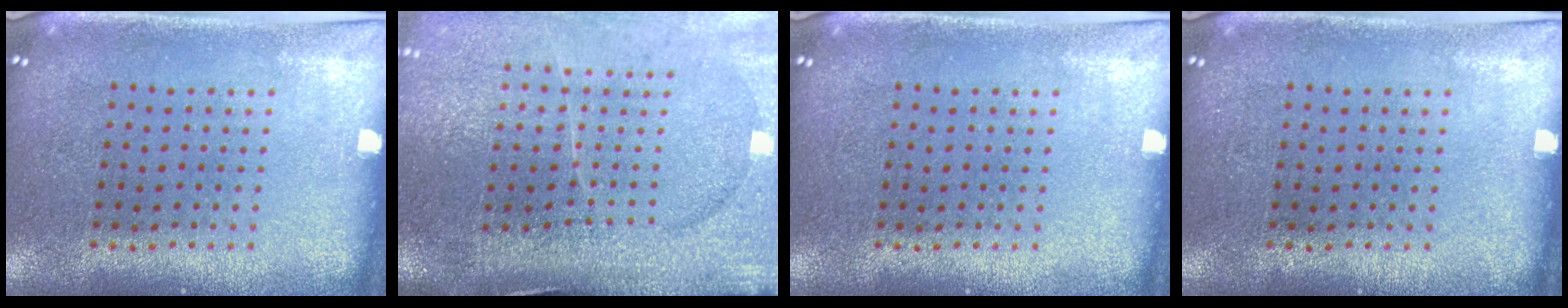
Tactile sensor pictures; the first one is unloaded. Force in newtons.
{"total": 4.7, "press": 3.8, "slide": 2.7}
{"total": 0.0}
{"total": 0.0}